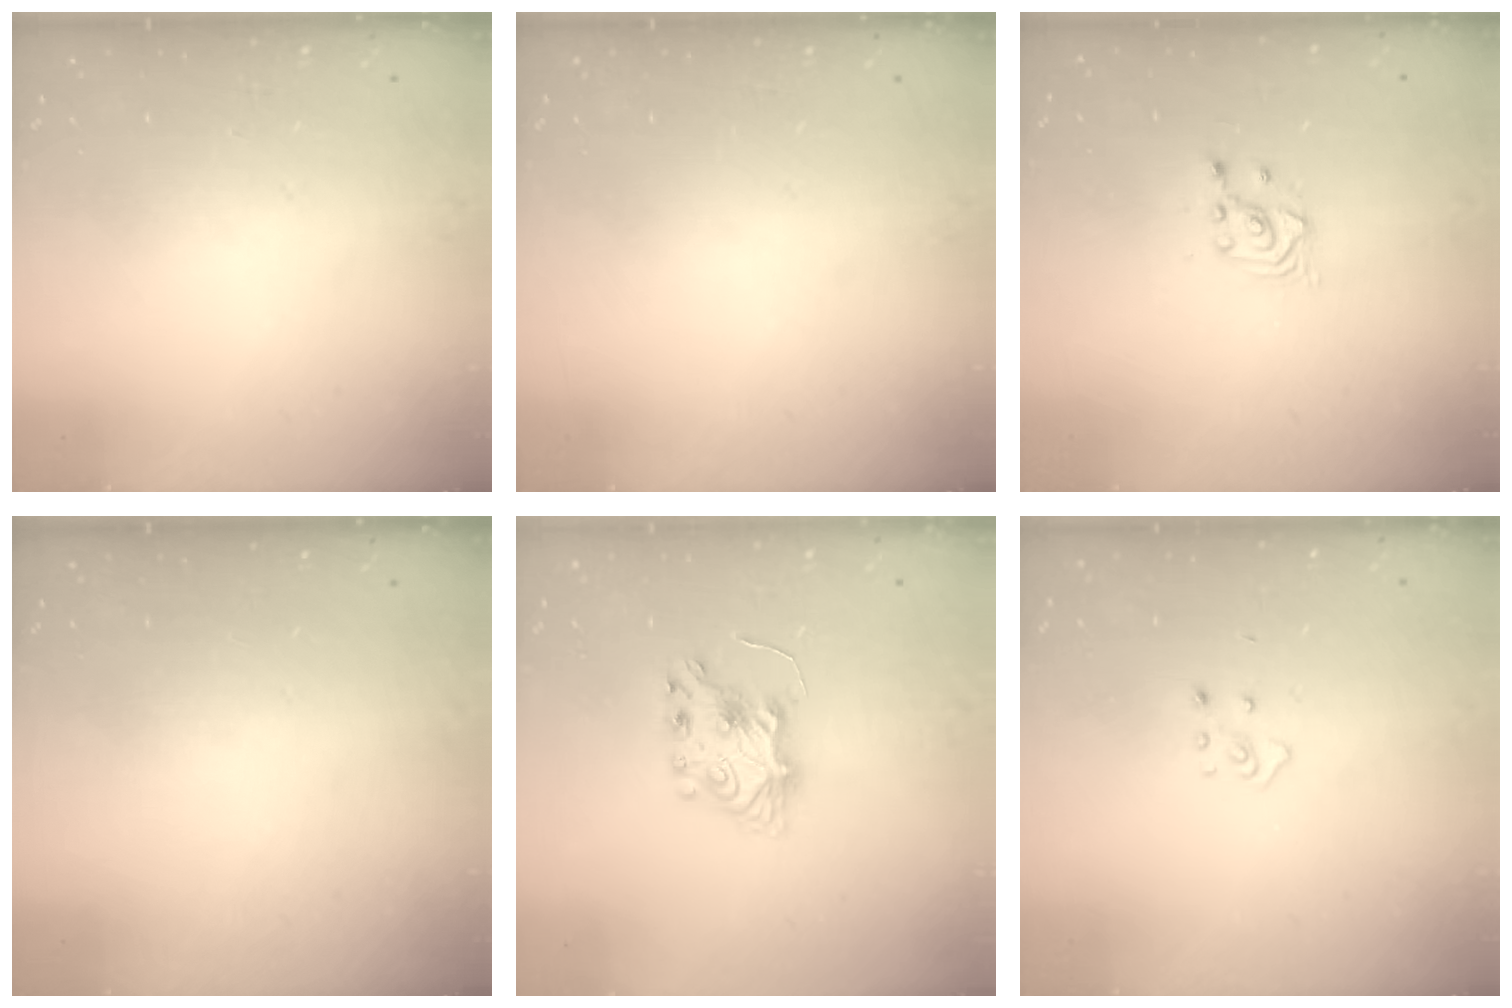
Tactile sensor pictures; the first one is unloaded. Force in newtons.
{"total": 0.0}
{"total": 2.7, "press": 2.7, "slide": 0.3}
{"total": 0.0}
{"total": 6.9, "press": 6.9, "slide": 0.4}
{"total": 3.7, "press": 3.6, "slide": 0.3}